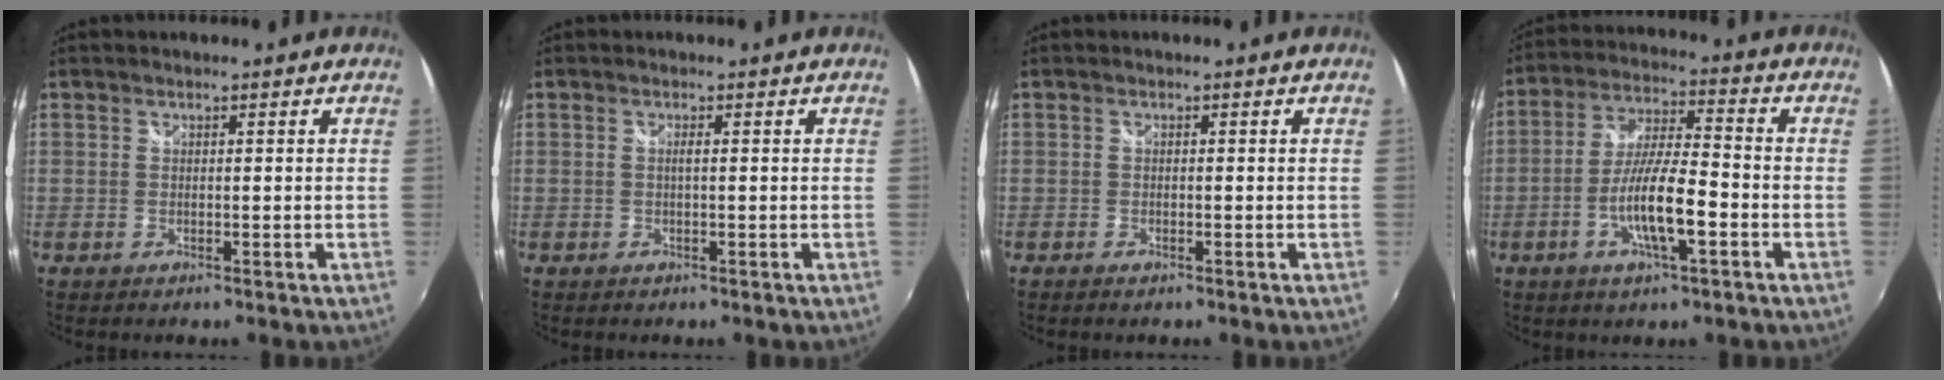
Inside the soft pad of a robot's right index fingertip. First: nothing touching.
{"total": 0.8, "force": [-0.1, -0.2, 0.8], "torque": [-0.012, 0.001, -0.003]}
{"total": 0.8, "force": [-0.6, 0.2, 0.4], "torque": [-0.010, -0.003, -0.012]}
{"total": 11.0, "force": [-4.0, 1.9, 10.0], "torque": [-0.198, -0.003, -0.073]}